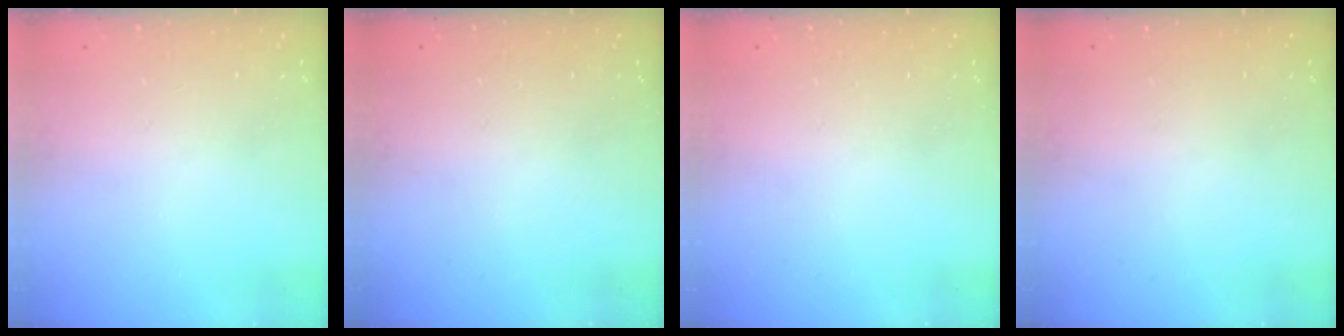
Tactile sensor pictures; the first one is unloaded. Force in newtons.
{"total": 0.0}
{"total": 0.0}
{"total": 0.0}